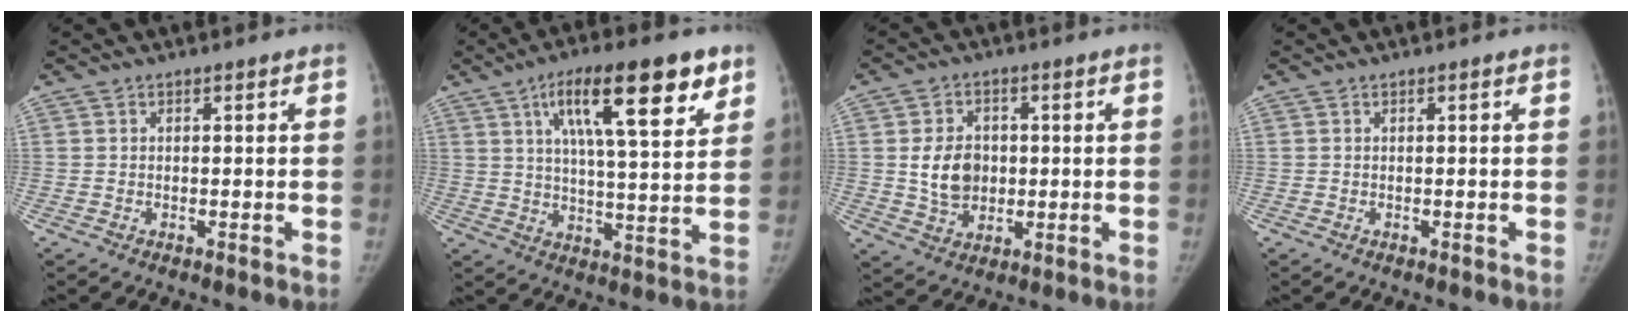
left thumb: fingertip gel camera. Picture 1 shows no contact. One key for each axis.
{"total": 18.3, "fx": 9.5, "fy": 5.0, "fz": 14.7, "tx": -0.205, "ty": -0.022, "tz": 0.152}
{"total": 8.3, "fx": 0.5, "fy": 6.6, "fz": 5.0, "tx": -0.059, "ty": -0.005, "tz": 0.014}
{"total": 0.0}